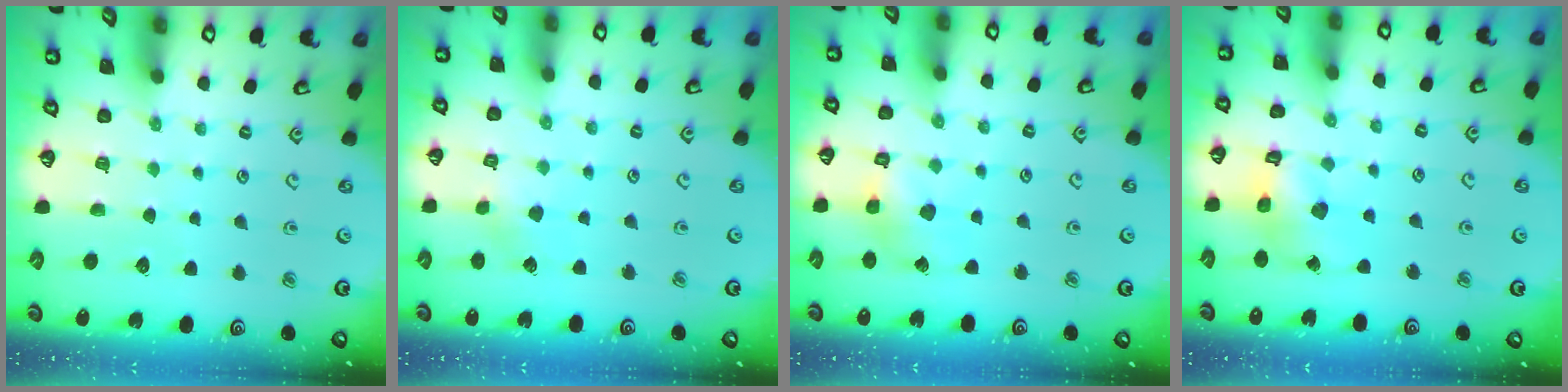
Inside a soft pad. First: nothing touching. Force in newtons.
{"total": 3.0, "press": 2.9, "slide": 0.6}
{"total": 7.0, "press": 7.0, "slide": 0.7}
{"total": 12.2, "press": 12.1, "slide": 1.5}